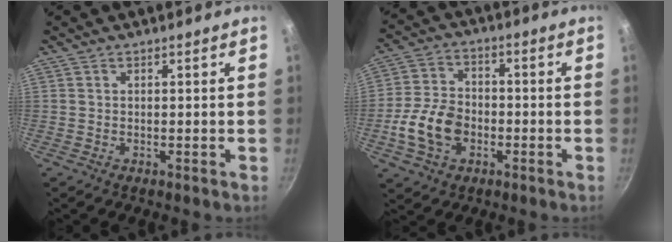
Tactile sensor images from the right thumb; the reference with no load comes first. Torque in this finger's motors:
{"motor_torque": [1.60, 1.73, 0.99, -0.83, 0.28]}